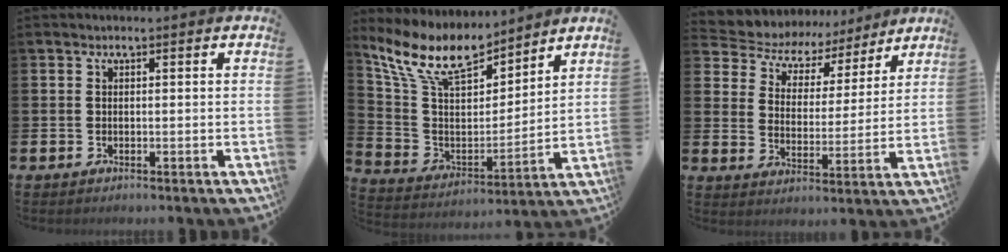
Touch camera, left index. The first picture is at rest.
{"total": 11.0, "force": [9.4, 4.0, 4.2], "torque": [-0.131, -0.056, 0.169]}
{"total": 5.7, "force": [4.8, 2.9, 0.3], "torque": [-0.036, -0.042, 0.079]}